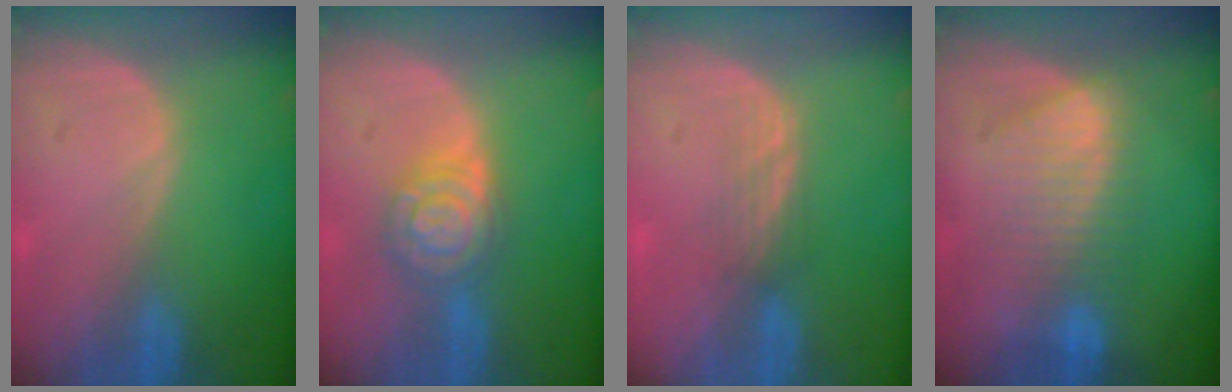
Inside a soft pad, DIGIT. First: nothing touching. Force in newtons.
{"total": 6.6, "press": 6.6, "slide": 0.3}
{"total": 2.3, "press": 2.2, "slide": 0.5}
{"total": 7.6, "press": 7.4, "slide": 1.8}